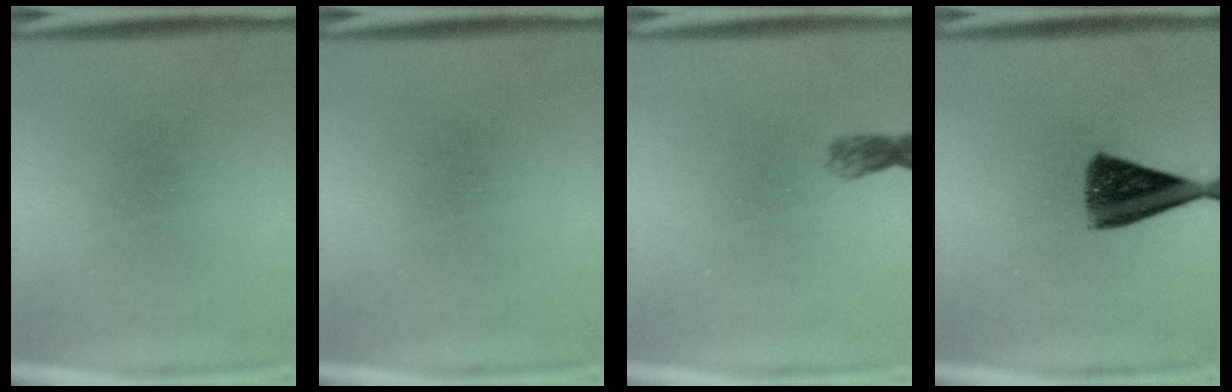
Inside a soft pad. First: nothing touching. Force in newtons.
{"total": 0.0}
{"total": 1.5}
{"total": 8.8}